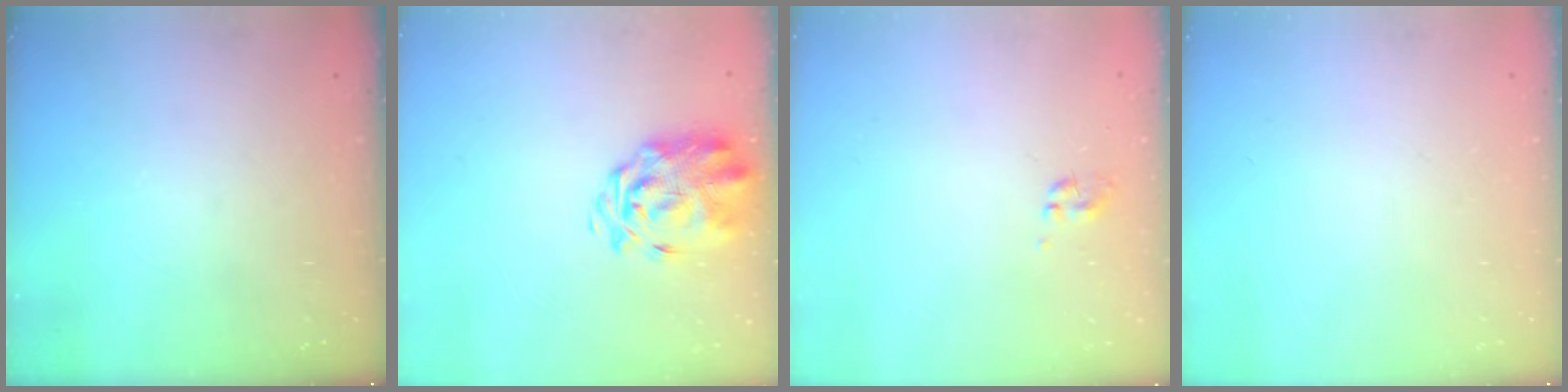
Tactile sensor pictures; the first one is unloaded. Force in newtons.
{"total": 4.3, "press": 4.1, "slide": 1.3}
{"total": 0.0}
{"total": 0.0}